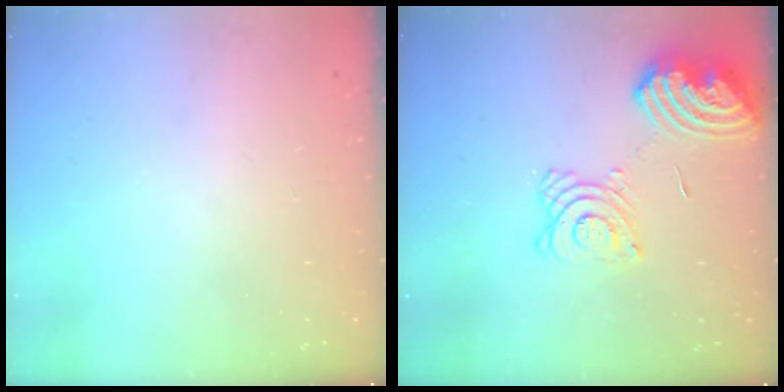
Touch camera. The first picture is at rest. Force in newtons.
{"total": 14.4, "press": 14.3, "slide": 1.5}